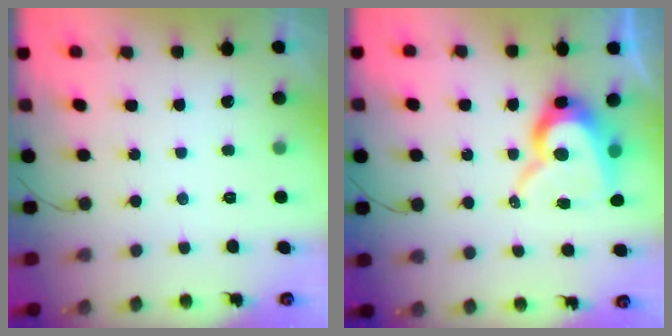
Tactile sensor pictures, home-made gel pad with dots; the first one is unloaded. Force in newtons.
{"total": 12.7, "press": 12.7, "slide": 0.9}